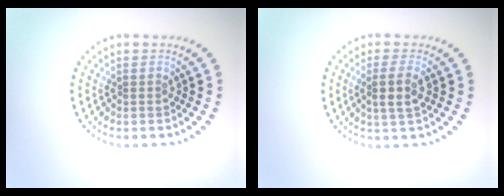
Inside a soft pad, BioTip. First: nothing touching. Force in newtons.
{"total": 2.4, "press": 2.2, "slide": 0.9}